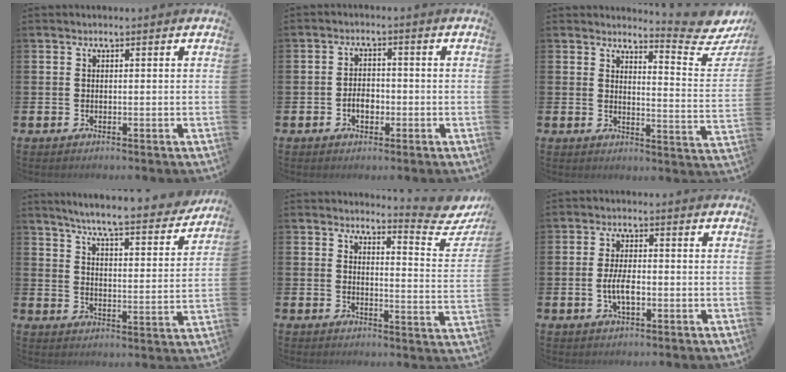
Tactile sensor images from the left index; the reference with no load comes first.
{"total": 2.7, "force": [-0.9, 1.8, 1.8], "torque": [-0.026, 0.000, -0.021]}
{"total": 5.4, "force": [4.9, 0.4, 2.3], "torque": [-0.018, -0.062, 0.070]}
{"total": 6.6, "force": [6.2, -0.1, 2.3], "torque": [-0.064, -0.050, 0.101]}
{"total": 4.5, "force": [4.2, 0.6, 1.6], "torque": [-0.010, -0.051, 0.060]}
{"total": 4.0, "force": [-0.8, 1.6, 3.5], "torque": [-0.060, -0.003, -0.018]}